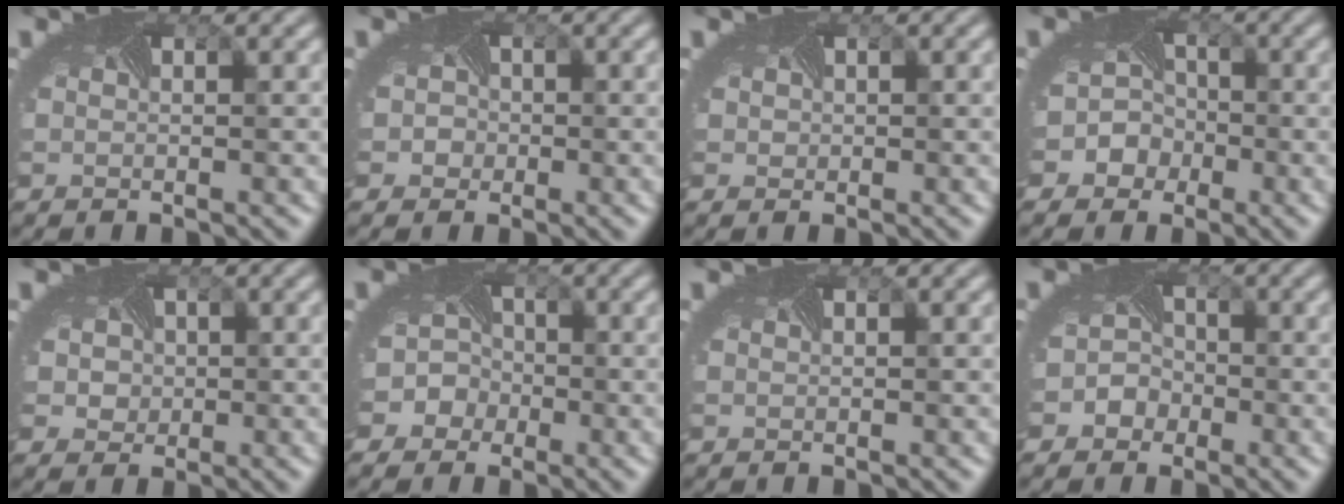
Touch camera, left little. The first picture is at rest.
{"total": 2.0, "force": [-0.3, 2.0, 0.4], "torque": [0.012, 0.006, -0.014]}
{"total": 0.8, "force": [0.2, 0.8, -0.1], "torque": [0.002, -0.001, -0.001]}
{"total": 4.3, "force": [-1.9, 3.8, 0.8], "torque": [0.010, 0.006, -0.040]}
{"total": 3.5, "force": [0.6, 3.1, 1.6], "torque": [-0.021, 0.016, -0.007]}
{"total": 5.2, "force": [-2.6, 4.5, 0.7], "torque": [0.010, 0.003, -0.060]}
{"total": 0.0}
{"total": 2.7, "force": [-1.5, 2.2, 0.3], "torque": [0.014, 0.004, -0.029]}